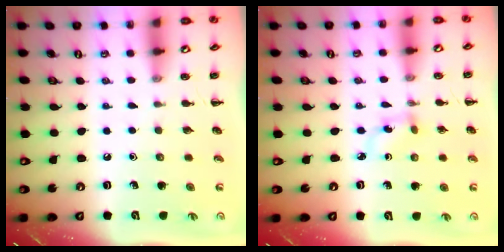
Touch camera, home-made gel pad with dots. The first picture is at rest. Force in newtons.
{"total": 3.1, "press": 2.8, "slide": 1.2}